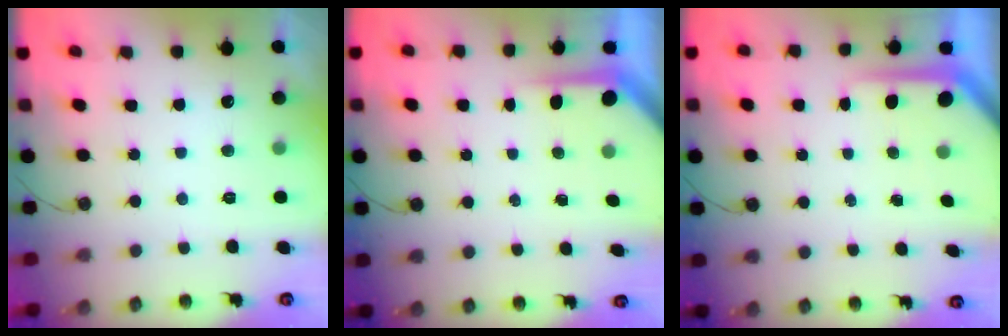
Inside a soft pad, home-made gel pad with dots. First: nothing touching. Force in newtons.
{"total": 4.3, "press": 4.2, "slide": 0.4}
{"total": 6.0, "press": 5.9, "slide": 0.5}